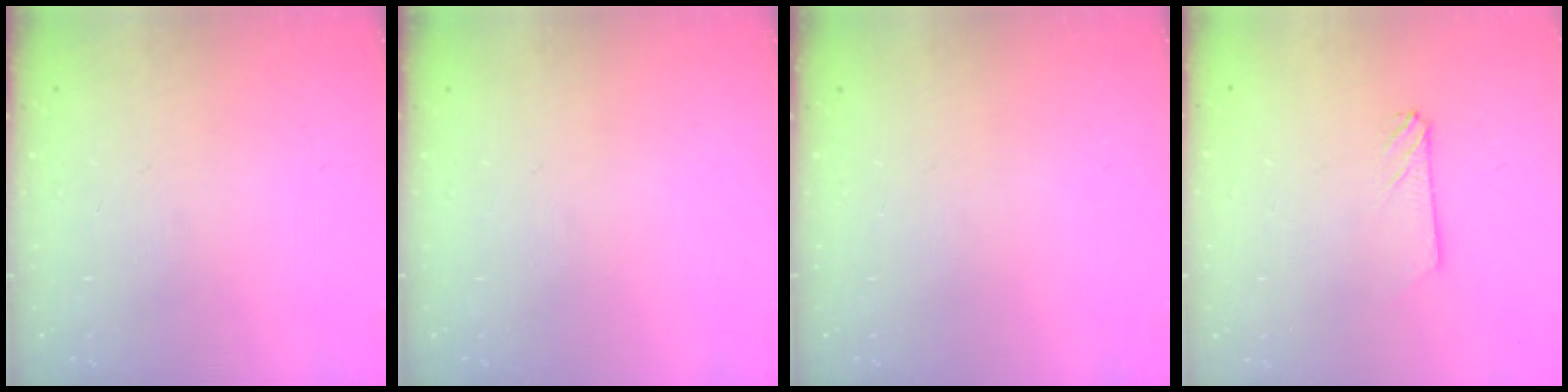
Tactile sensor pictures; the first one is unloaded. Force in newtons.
{"total": 0.0}
{"total": 0.0}
{"total": 2.7, "press": 2.7, "slide": 0.3}